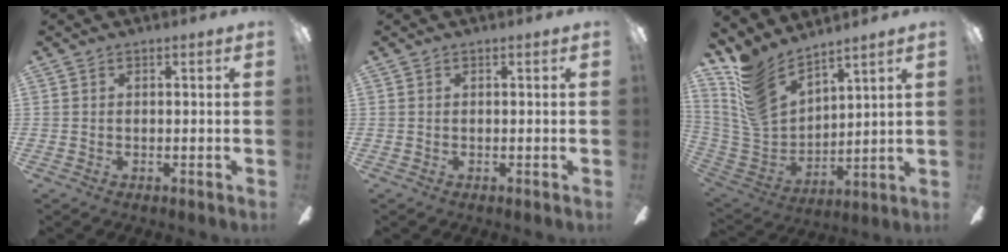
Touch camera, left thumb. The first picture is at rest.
{"total": 0.0}
{"total": 13.2, "force": [10.1, 6.3, 5.7], "torque": [-0.159, -0.070, 0.195]}